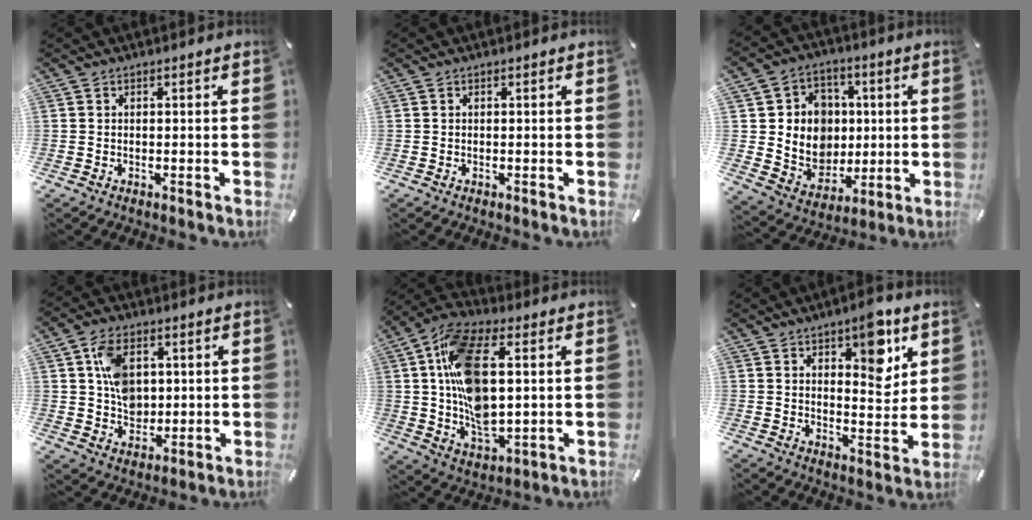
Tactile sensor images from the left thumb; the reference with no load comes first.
{"total": 0.0}
{"total": 11.6, "force": [0.6, 11.3, 2.3], "torque": [-0.034, -0.005, 0.027]}
{"total": 9.4, "force": [2.2, 7.3, 5.6], "torque": [-0.103, 0.009, 0.043]}
{"total": 17.3, "force": [2.7, 9.2, 14.4], "torque": [-0.290, -0.002, 0.049]}
{"total": 10.9, "force": [6.1, 5.3, 7.3], "torque": [-0.085, -0.034, 0.100]}